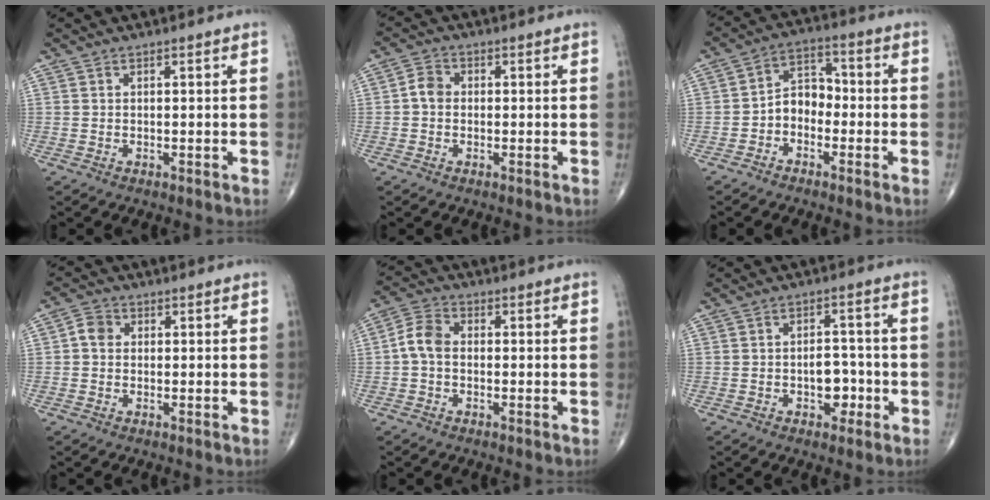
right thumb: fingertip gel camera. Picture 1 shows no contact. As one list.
[{"total": 3.1, "force": [-0.2, 2.5, 1.8], "torque": [-0.026, 0.011, -0.013]}, {"total": 6.3, "force": [-2.0, 4.6, 3.8], "torque": [-0.042, 0.036, -0.052]}, {"total": 3.0, "force": [0.1, 2.5, 1.6], "torque": [-0.020, 0.008, -0.004]}, {"total": 5.1, "force": [-0.5, 3.5, 3.7], "torque": [-0.068, 0.016, -0.022]}, {"total": 5.2, "force": [-1.7, 3.3, 3.6], "torque": [-0.026, 0.018, -0.025]}]